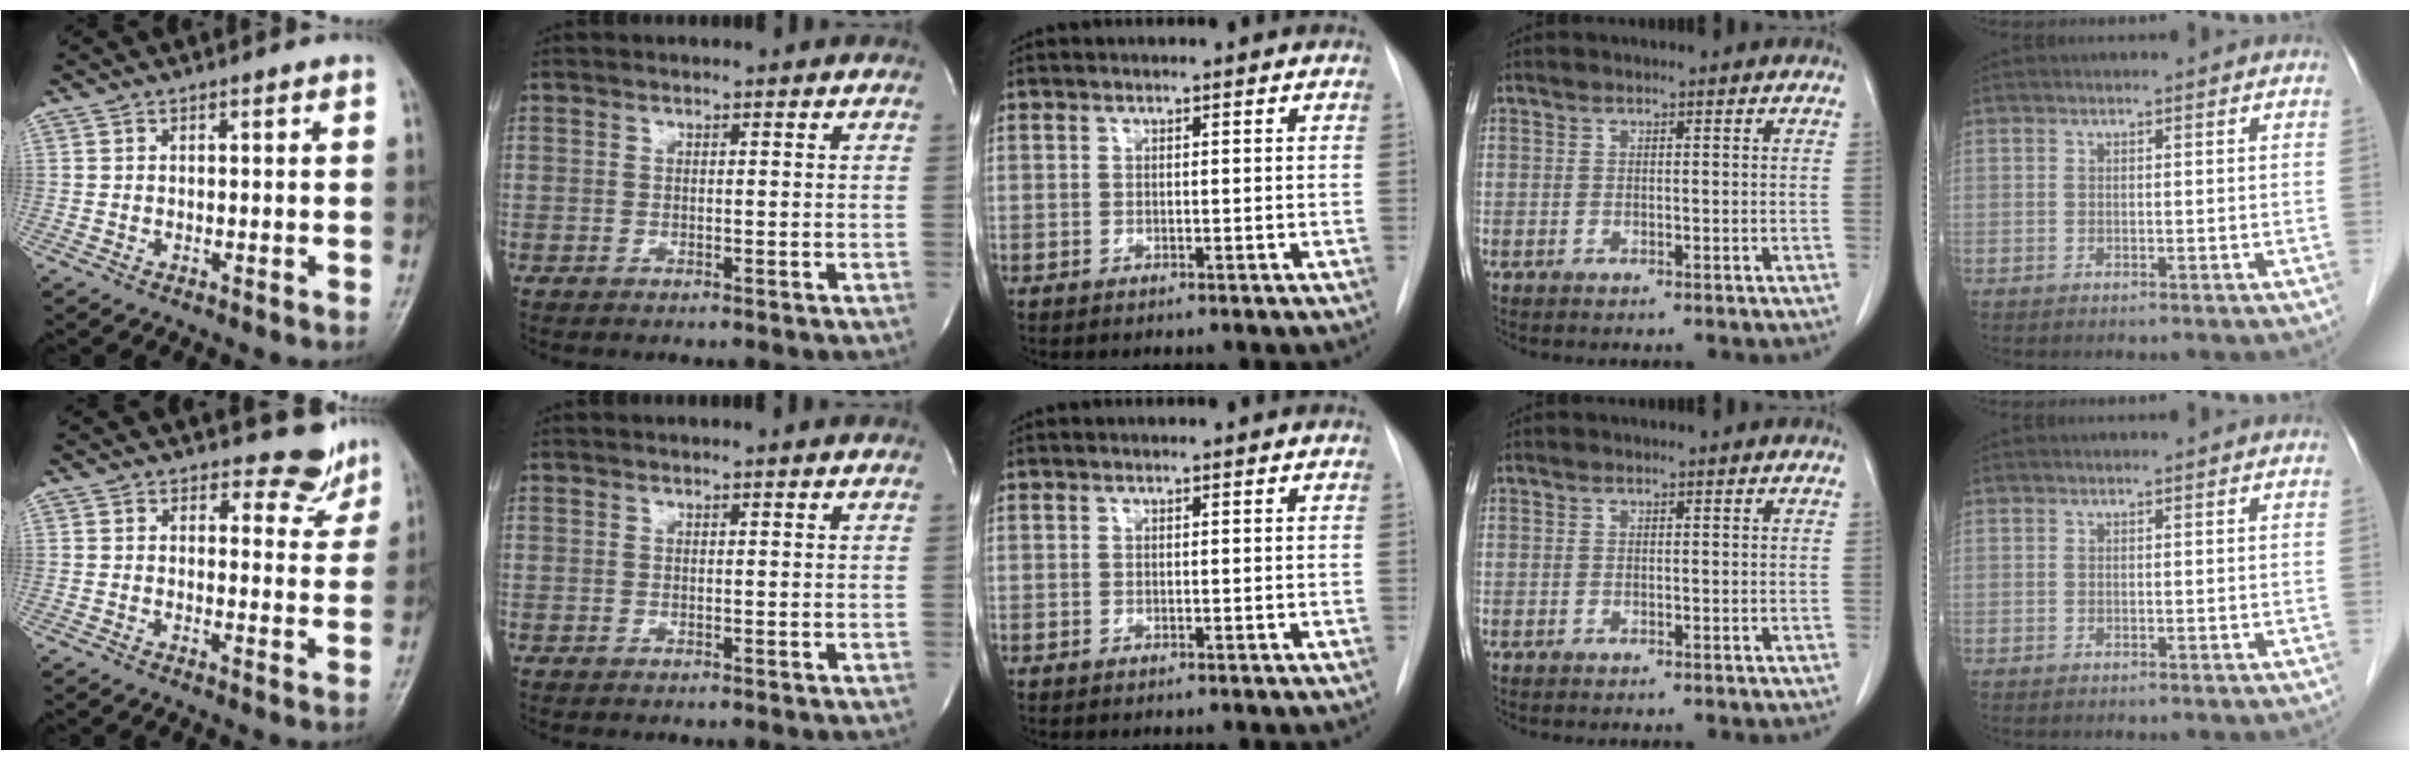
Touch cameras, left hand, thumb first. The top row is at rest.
{"thumb": {"total": 5.8, "force": [5.2, 2.5, -0.1], "torque": [0.029, -0.046, 0.053]}}